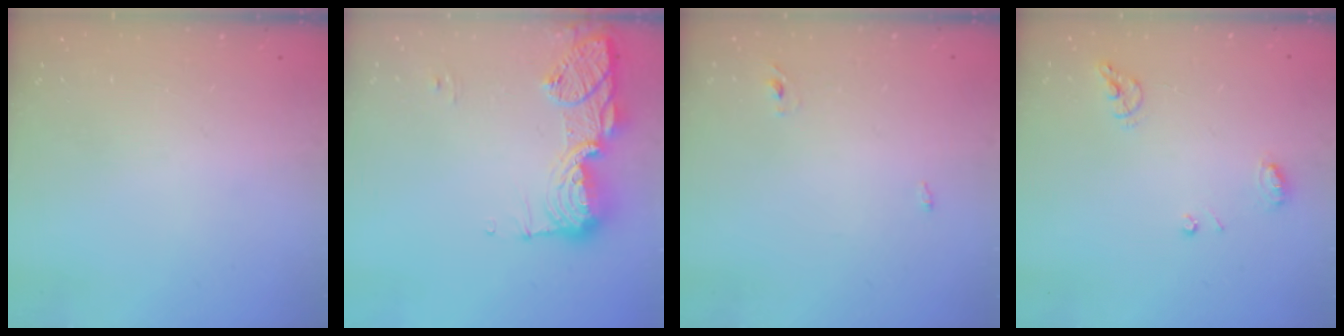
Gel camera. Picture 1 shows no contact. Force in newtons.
{"total": 14.7, "press": 14.7, "slide": 1.4}
{"total": 2.3, "press": 2.1, "slide": 1.0}
{"total": 7.5, "press": 7.4, "slide": 0.9}